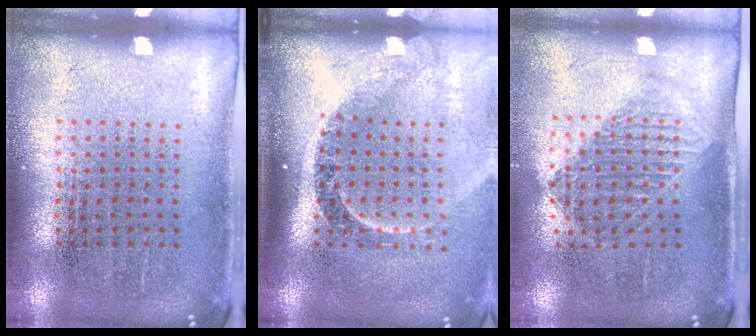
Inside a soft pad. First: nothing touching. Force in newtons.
{"total": 2.3, "press": 1.6, "slide": 1.6}
{"total": 1.3, "press": 1.1, "slide": 0.6}